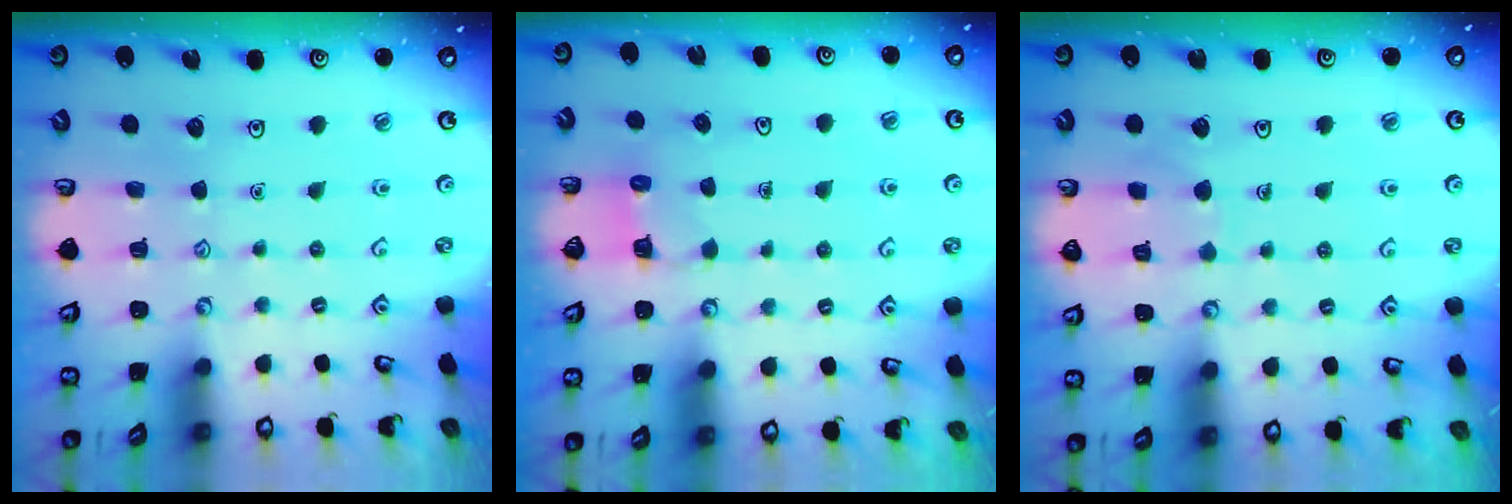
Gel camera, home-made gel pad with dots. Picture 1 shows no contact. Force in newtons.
{"total": 3.1, "press": 3.1, "slide": 0.3}
{"total": 4.8, "press": 4.8, "slide": 0.1}